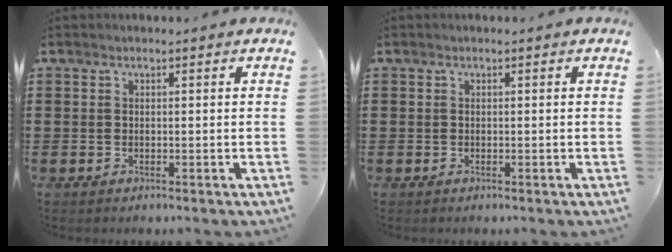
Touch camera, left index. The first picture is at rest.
{"total": 0.0}